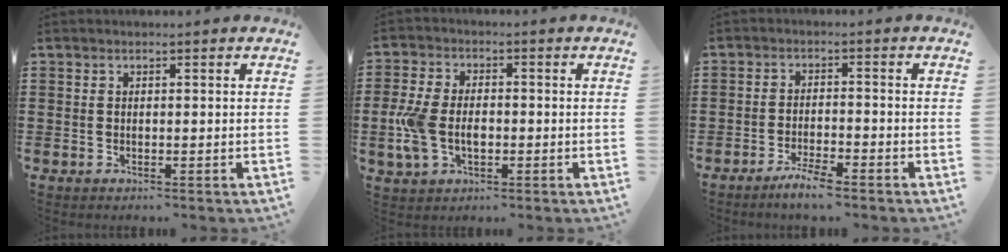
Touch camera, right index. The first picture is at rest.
{"total": 6.1, "force": [-1.0, 3.8, 4.6], "torque": [-0.119, -0.003, -0.025]}
{"total": 3.2, "force": [-2.8, 0.2, 1.6], "torque": [-0.037, 0.003, -0.054]}